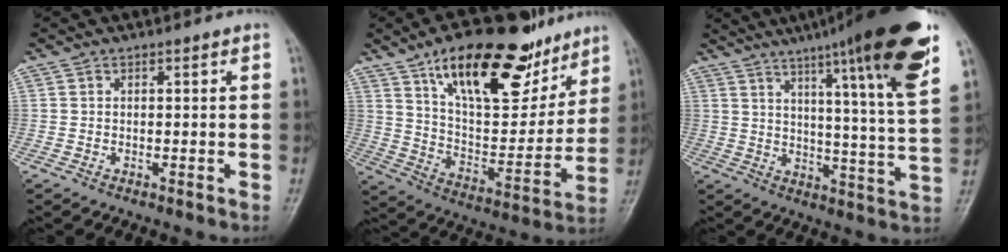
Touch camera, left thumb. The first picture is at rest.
{"total": 24.9, "force": [15.4, 10.5, 16.5], "torque": [-0.206, -0.054, 0.256]}
{"total": 23.1, "force": [14.1, 1.3, 18.3], "torque": [-0.249, -0.051, 0.192]}